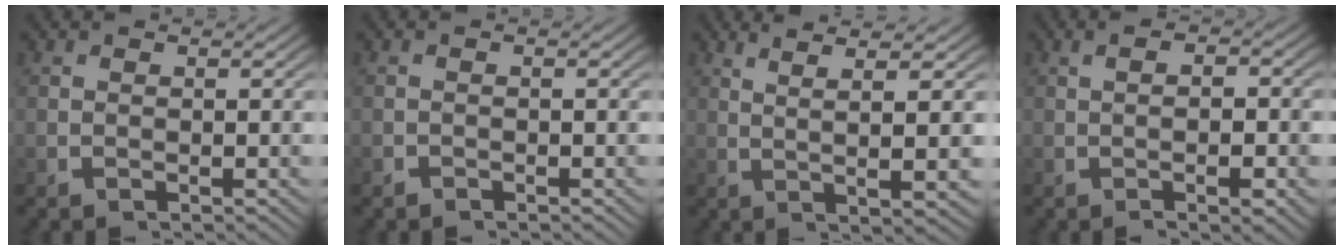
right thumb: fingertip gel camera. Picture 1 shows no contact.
{"total": 0.6, "force": [-0.6, 0.1, 0.0], "torque": [0.002, -0.004, -0.012]}
{"total": 5.0, "force": [2.7, 0.1, 4.2], "torque": [-0.070, 0.008, 0.047]}
{"total": 2.8, "force": [-0.4, 1.3, 2.4], "torque": [-0.031, 0.004, -0.011]}